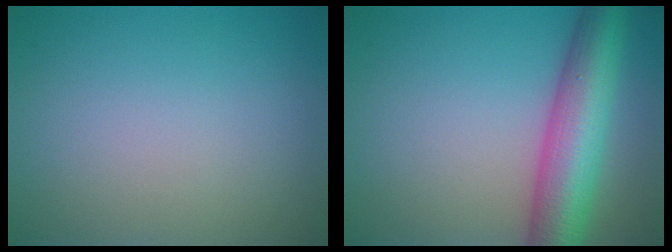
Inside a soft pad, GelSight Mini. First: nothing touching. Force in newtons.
{"total": 8.9, "press": 8.9, "slide": 0.3}